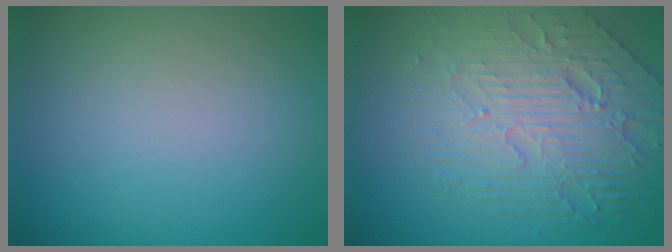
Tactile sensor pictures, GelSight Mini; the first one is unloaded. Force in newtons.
{"total": 6.8, "press": 4.9, "slide": 4.8}